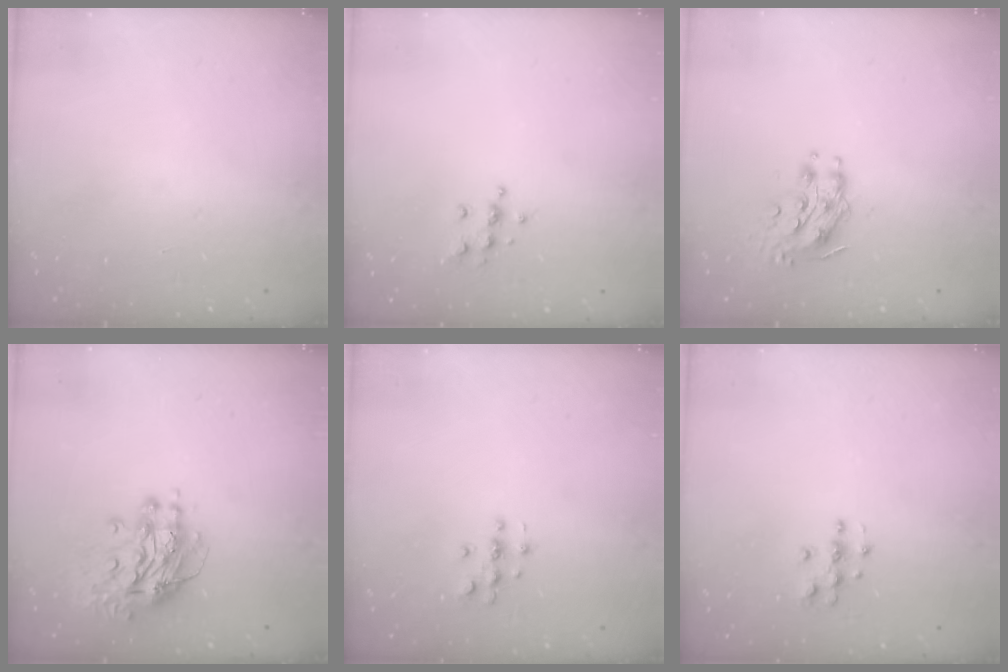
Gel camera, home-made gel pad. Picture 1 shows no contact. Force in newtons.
{"total": 5.7, "press": 5.6, "slide": 1.1}
{"total": 9.0, "press": 9.0, "slide": 0.4}
{"total": 12.5, "press": 12.4, "slide": 1.2}
{"total": 2.8, "press": 2.8, "slide": 0.2}
{"total": 3.8, "press": 3.8, "slide": 0.3}